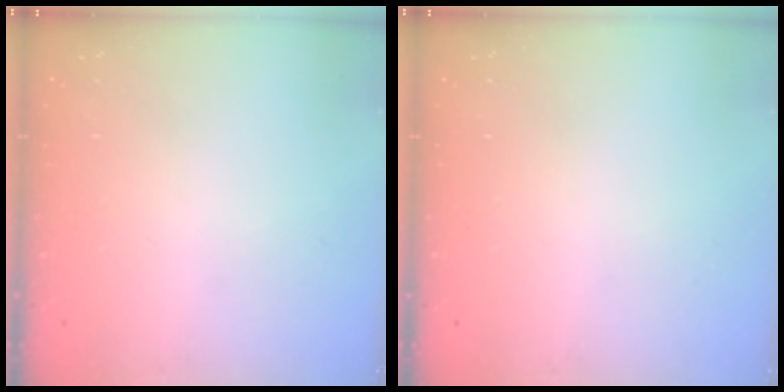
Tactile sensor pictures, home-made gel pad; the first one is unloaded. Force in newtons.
{"total": 0.0}